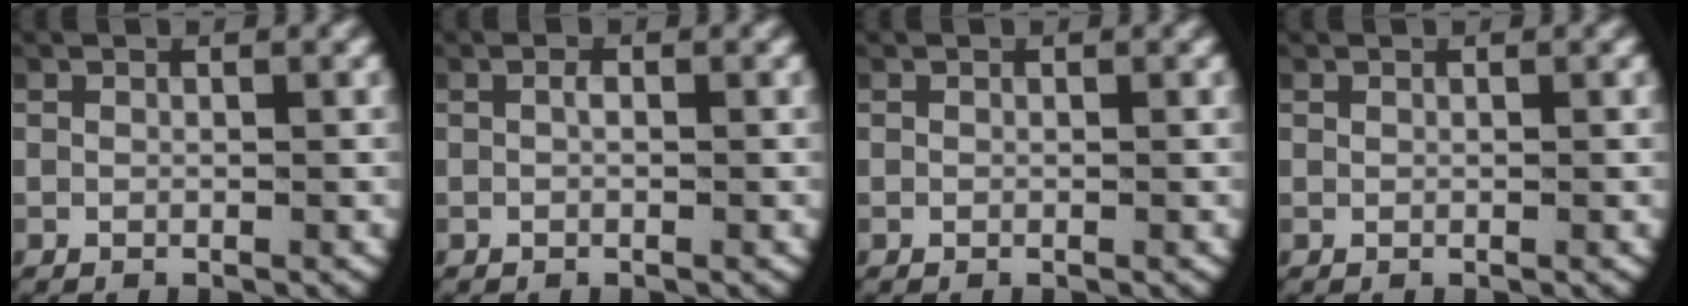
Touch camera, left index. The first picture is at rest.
{"total": 0.5, "force": [-0.1, 0.1, 0.5], "torque": [-0.013, -0.002, 0.002]}
{"total": 0.0}
{"total": 0.0}